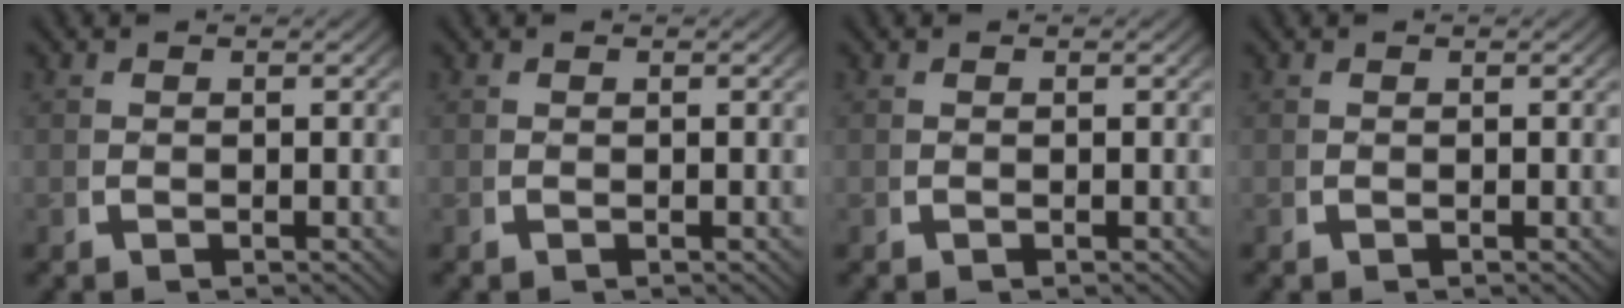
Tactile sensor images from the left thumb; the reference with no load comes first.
{"total": 0.0}
{"total": 0.0}
{"total": 0.0}